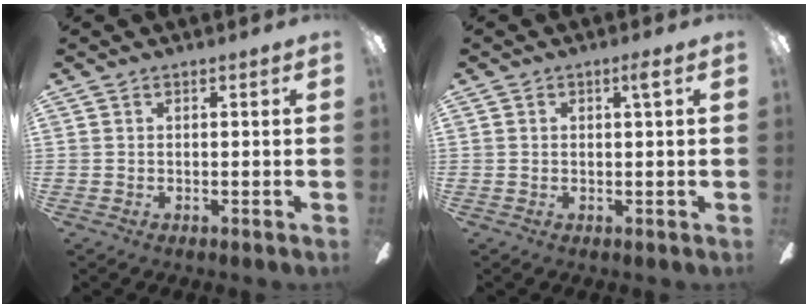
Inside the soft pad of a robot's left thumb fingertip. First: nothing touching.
{"total": 1.9, "force": [0.8, 0.3, 1.7], "torque": [-0.035, 0.005, 0.010]}